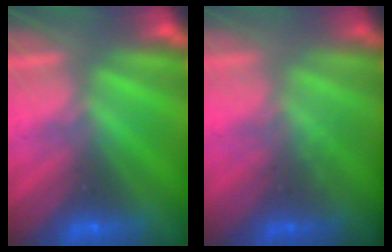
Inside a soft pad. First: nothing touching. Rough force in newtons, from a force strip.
{"total": 1.4}